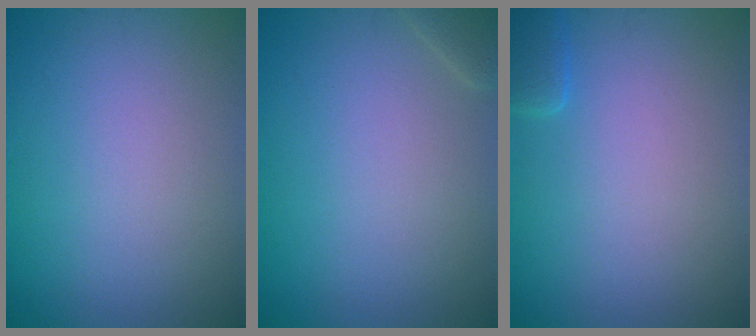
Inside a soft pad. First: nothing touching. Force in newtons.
{"total": 1.1, "press": 1.1, "slide": 0.1}
{"total": 1.4, "press": 1.4, "slide": 0.1}